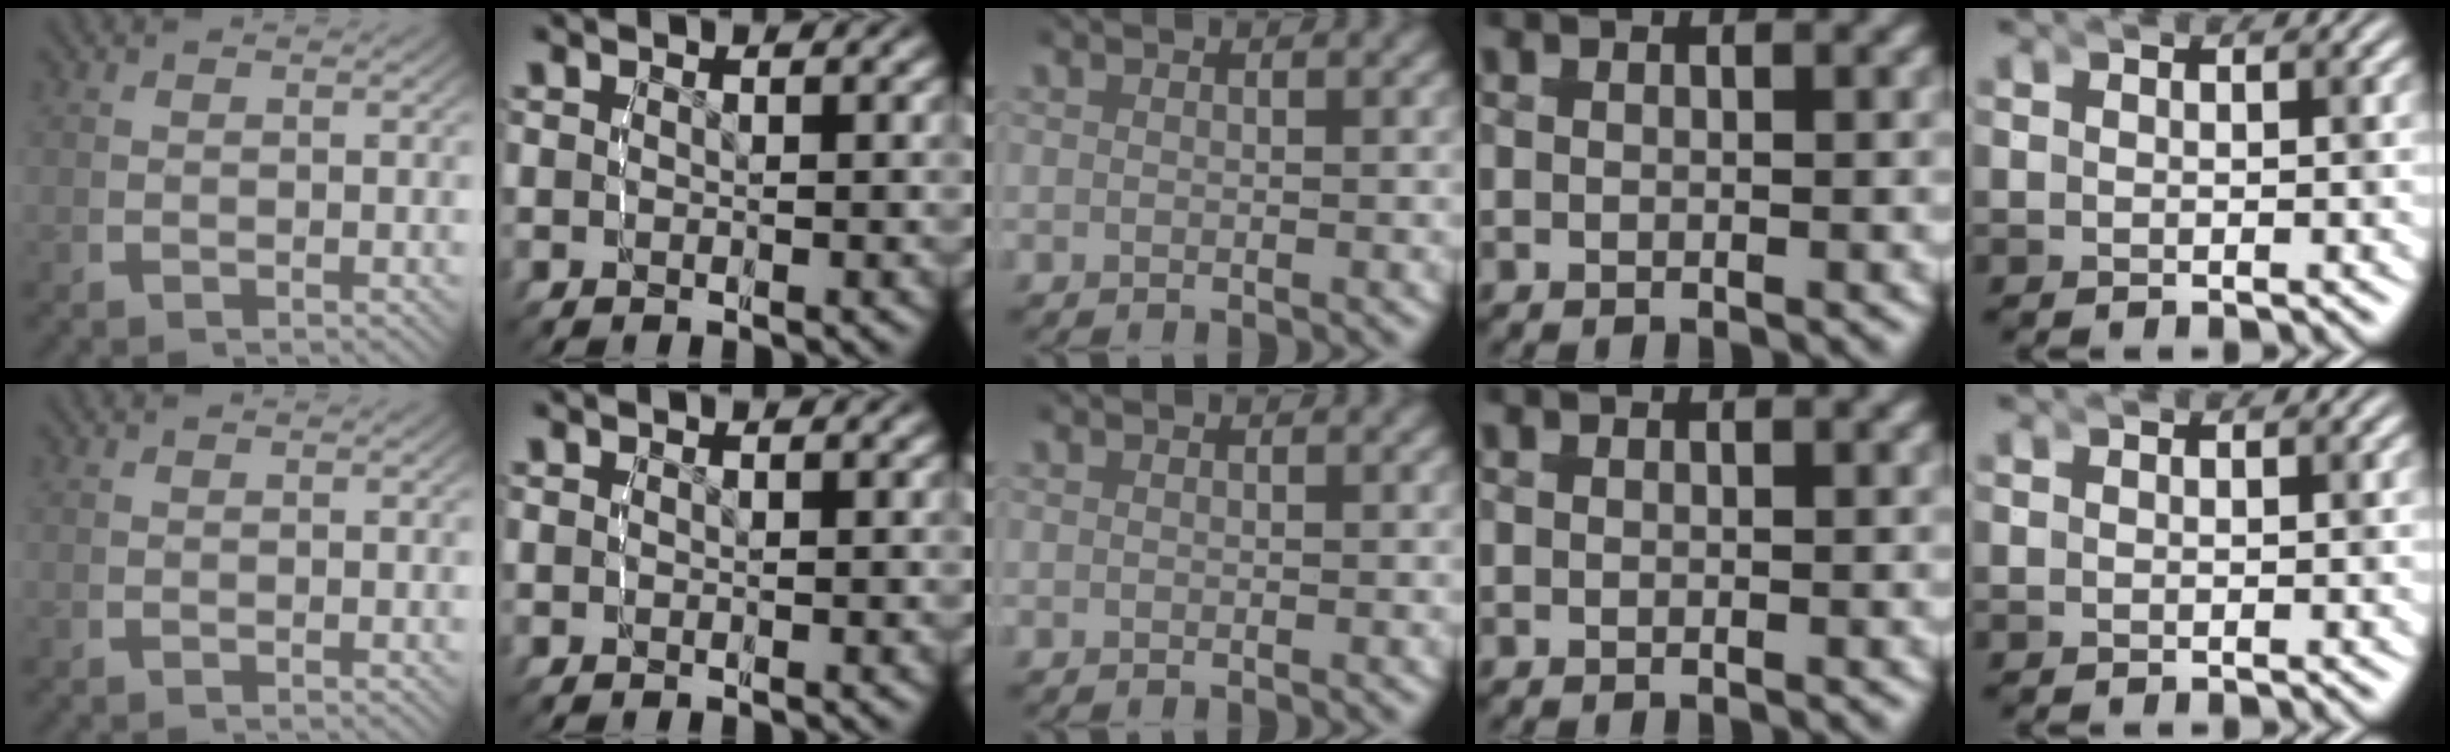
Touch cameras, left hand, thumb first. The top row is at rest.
{}